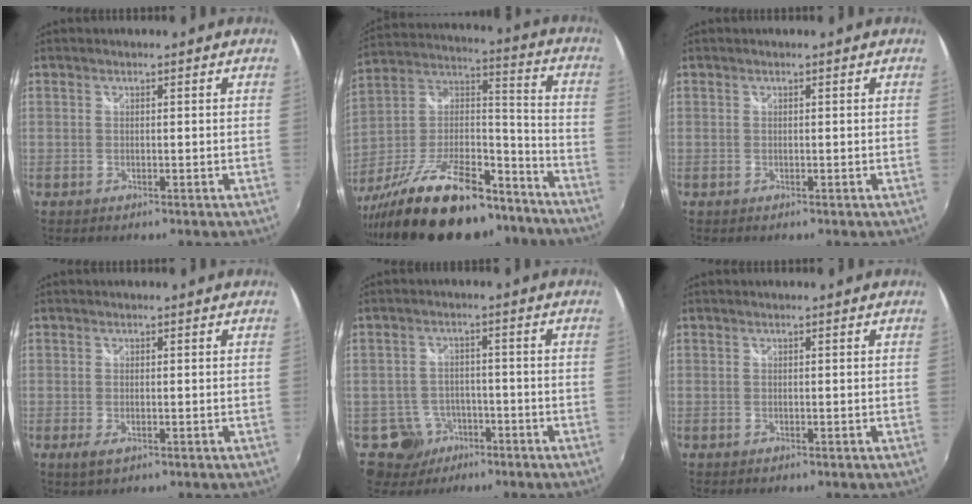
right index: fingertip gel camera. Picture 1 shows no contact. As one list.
[{"total": 27.0, "force": [-19.2, 10.8, 15.7], "torque": [-0.285, 0.004, -0.294]}, {"total": 0.0}, {"total": 2.2, "force": [-0.6, 1.0, 1.8], "torque": [-0.035, -0.009, -0.007]}, {"total": 6.6, "force": [-3.4, 5.6, 0.9], "torque": [-0.035, 0.012, -0.044]}, {"total": 0.0}]